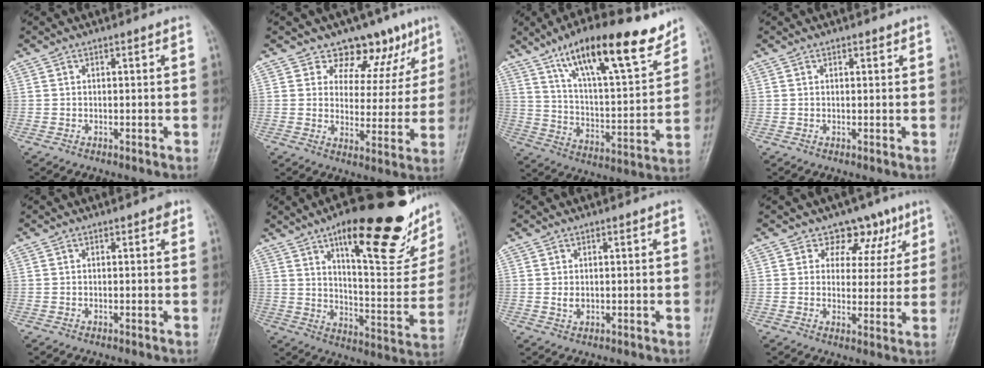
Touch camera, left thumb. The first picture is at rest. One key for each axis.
{"total": 11.1, "fx": 7.9, "fy": 6.8, "fz": 3.8, "tx": 0.000, "ty": -0.041, "tz": 0.099}
{"total": 21.6, "fx": 14.2, "fy": 6.2, "fz": 15.1, "tx": -0.210, "ty": -0.054, "tz": 0.236}
{"total": 1.0, "fx": 0.7, "fy": 0.4, "fz": 0.6, "tx": -0.006, "ty": -0.003, "tz": 0.008}
{"total": 1.1, "fx": 0.6, "fy": 0.6, "fz": 0.7, "tx": -0.003, "ty": 0.000, "tz": 0.002}
{"total": 27.3, "fx": 15.7, "fy": 8.5, "fz": 20.7, "tx": -0.244, "ty": -0.054, "tz": 0.234}
{"total": 1.9, "fx": 0.5, "fy": 1.1, "fz": 1.5, "tx": -0.022, "ty": -0.005, "tz": 0.013}
{"total": 8.1, "fx": 5.2, "fy": 5.9, "fz": 2.1, "tx": 0.022, "ty": -0.019, "tz": 0.062}